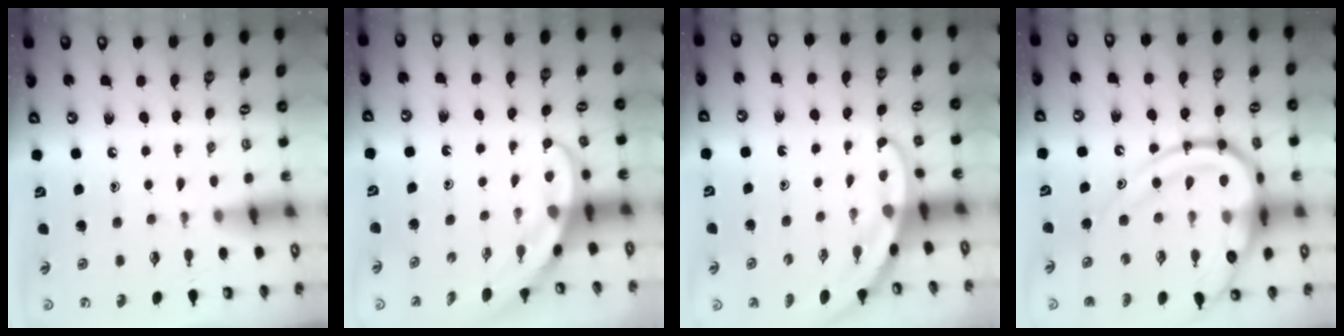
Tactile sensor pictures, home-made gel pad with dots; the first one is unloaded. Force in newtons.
{"total": 3.9, "press": 3.9, "slide": 0.3}
{"total": 3.3, "press": 3.3, "slide": 0.1}
{"total": 21.8, "press": 21.7, "slide": 2.2}